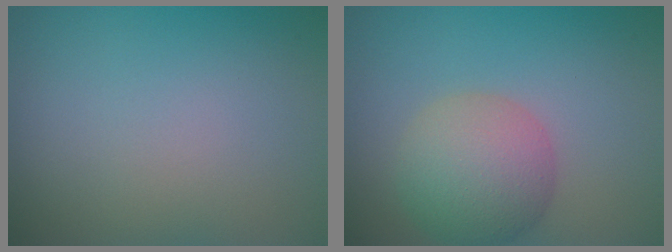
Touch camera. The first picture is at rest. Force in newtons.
{"total": 5.4, "press": 5.4, "slide": 0.4}